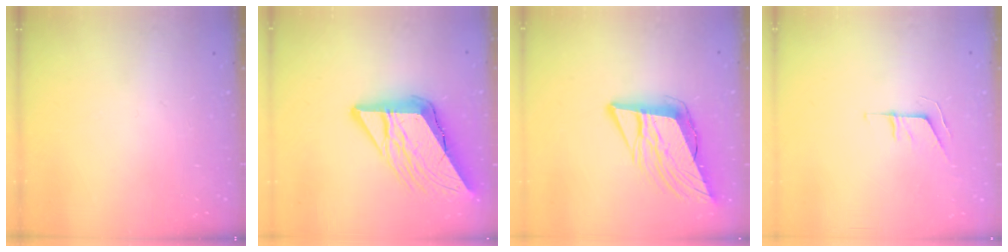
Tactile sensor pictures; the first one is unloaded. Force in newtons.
{"total": 15.9, "press": 15.8, "slide": 1.7}
{"total": 13.0, "press": 12.4, "slide": 4.0}
{"total": 4.5, "press": 4.5, "slide": 0.3}